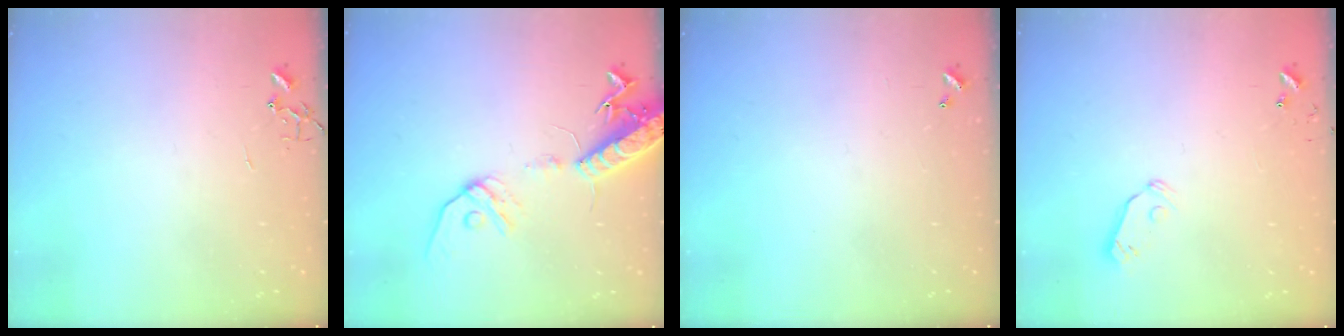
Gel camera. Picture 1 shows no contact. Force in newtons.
{"total": 15.4, "press": 15.0, "slide": 3.4}
{"total": 0.0}
{"total": 5.9, "press": 5.8, "slide": 1.0}